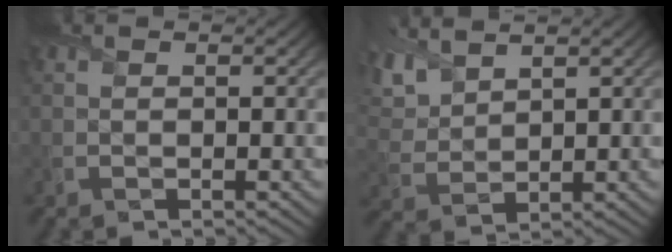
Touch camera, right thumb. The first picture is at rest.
{"total": 6.2, "force": [4.5, 2.5, 3.4], "torque": [-0.101, 0.014, 0.094]}